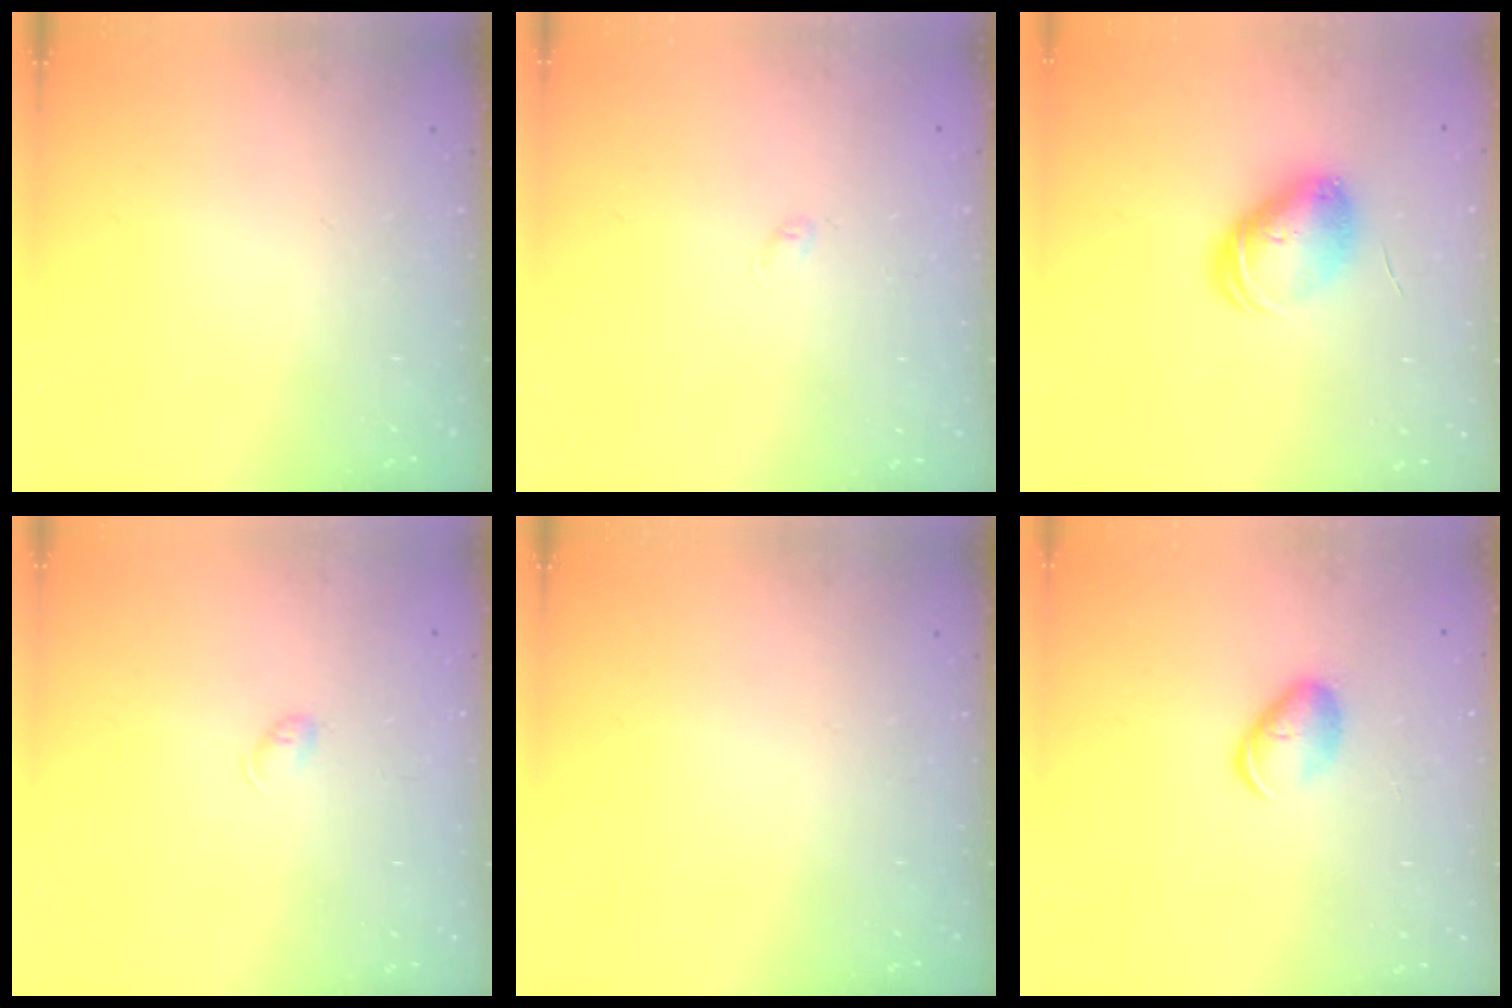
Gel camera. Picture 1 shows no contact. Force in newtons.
{"total": 2.6, "press": 2.6, "slide": 0.4}
{"total": 9.2, "press": 9.2, "slide": 0.7}
{"total": 3.7, "press": 3.6, "slide": 0.6}
{"total": 0.0}
{"total": 6.4, "press": 6.3, "slide": 0.8}